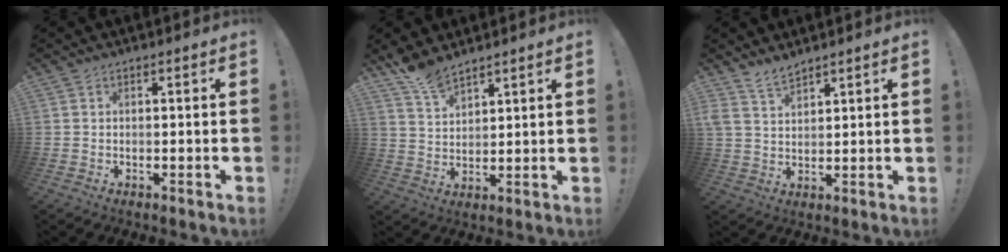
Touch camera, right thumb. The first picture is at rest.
{"total": 7.4, "force": [6.5, 2.3, 2.5], "torque": [-0.044, -0.043, 0.122]}
{"total": 5.3, "force": [4.7, 1.7, 1.7], "torque": [-0.038, -0.023, 0.091]}